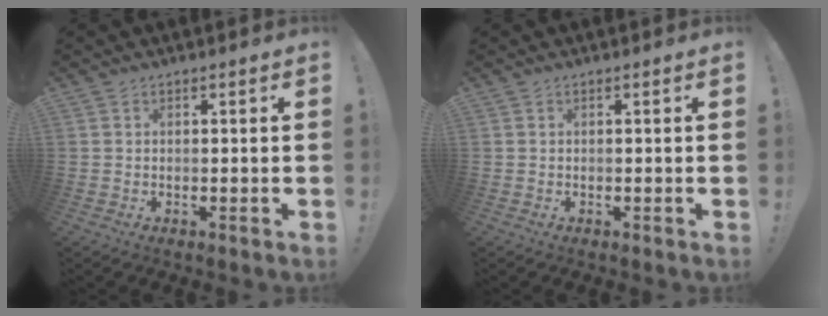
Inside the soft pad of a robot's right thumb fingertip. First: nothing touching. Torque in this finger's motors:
{"motor_torque": [-0.20, 0.03, 0.01, 0.00, -0.01]}